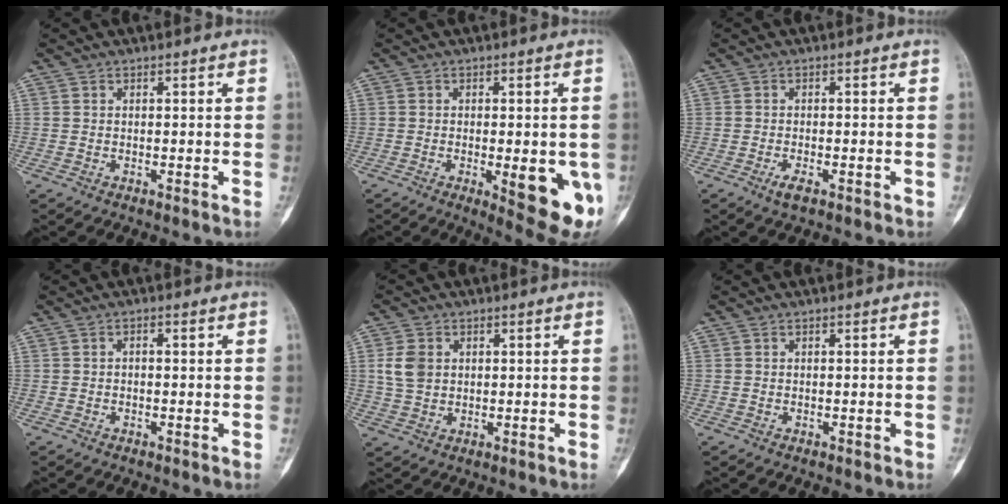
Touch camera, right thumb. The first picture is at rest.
{"total": 11.5, "force": [-2.8, 3.9, 10.4], "torque": [-0.113, -0.017, -0.026]}
{"total": 2.5, "force": [-1.4, 1.0, 1.8], "torque": [-0.032, 0.001, -0.027]}
{"total": 0.6, "force": [-0.1, 0.4, 0.5], "torque": [0.000, 0.001, -0.008]}
{"total": 5.3, "force": [1.0, 4.1, 3.2], "torque": [-0.053, 0.000, 0.020]}
{"total": 0.0}